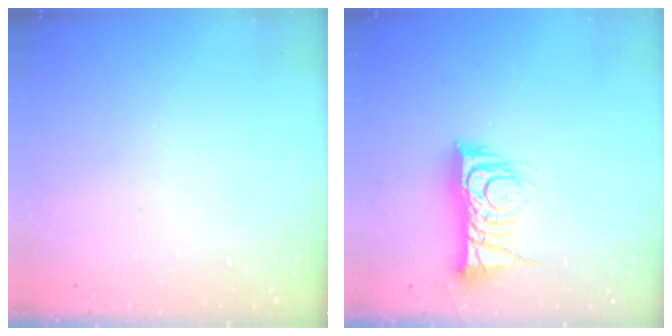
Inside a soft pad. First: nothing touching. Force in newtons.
{"total": 10.0, "press": 10.0, "slide": 0.3}